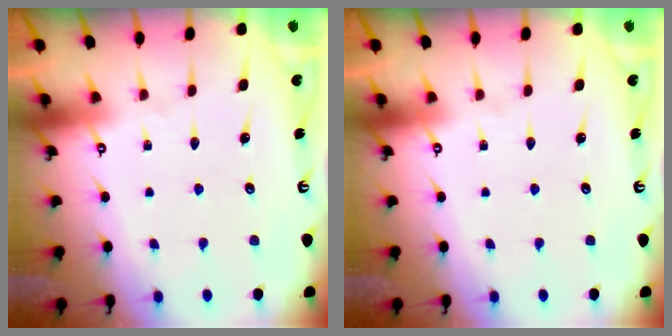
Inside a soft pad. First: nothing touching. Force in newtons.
{"total": 0.0}